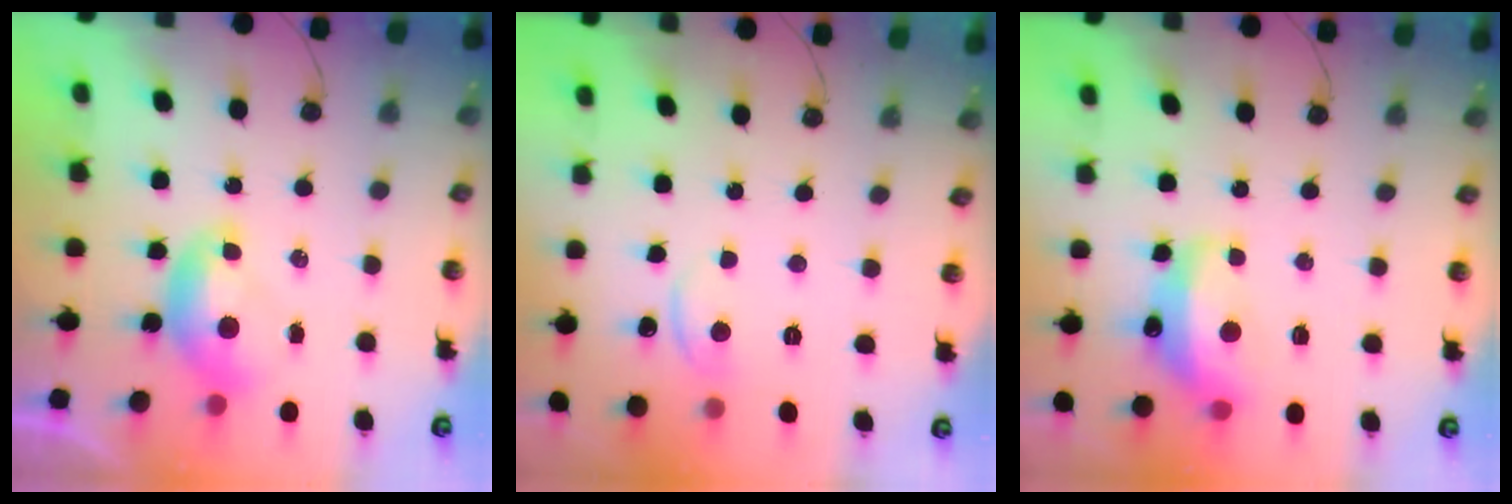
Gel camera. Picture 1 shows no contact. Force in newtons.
{"total": 2.6, "press": 2.6, "slide": 0.5}
{"total": 7.6, "press": 7.6, "slide": 0.8}